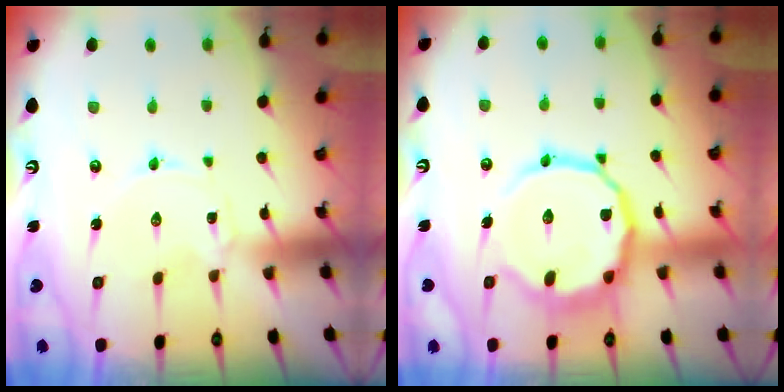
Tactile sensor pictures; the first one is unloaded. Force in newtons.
{"total": 15.2, "press": 15.1, "slide": 2.1}